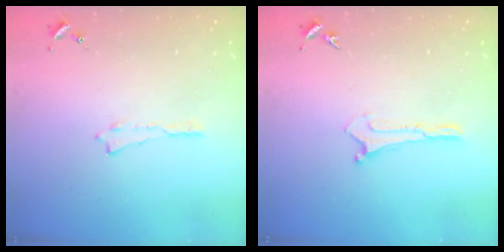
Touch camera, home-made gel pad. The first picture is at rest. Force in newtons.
{"total": 0.0}